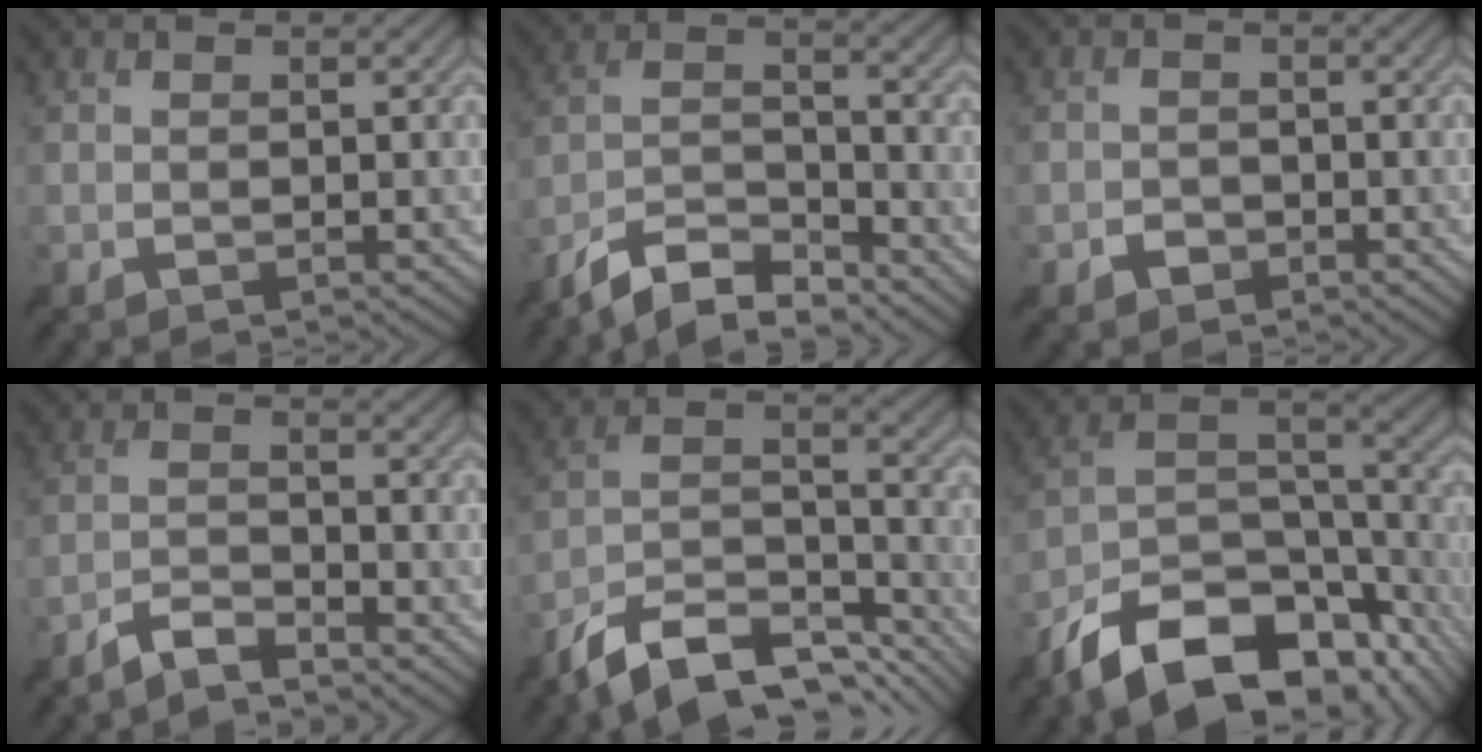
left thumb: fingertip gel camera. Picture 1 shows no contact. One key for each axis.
{"total": 8.4, "fx": -7.2, "fy": 2.0, "fz": 3.9, "tx": -0.075, "ty": 0.009, "tz": -0.144}
{"total": 1.4, "fx": -0.8, "fy": 1.1, "fz": 0.4, "tx": -0.001, "ty": 0.007, "tz": -0.018}
{"total": 3.7, "fx": -3.2, "fy": 0.5, "fz": 1.6, "tx": -0.033, "ty": 0.005, "tz": -0.072}
{"total": 12.7, "fx": -9.8, "fy": 4.1, "fz": 7.0, "tx": -0.136, "ty": 0.004, "tz": -0.184}
{"total": 17.3, "fx": -11.6, "fy": 7.7, "fz": 10.3, "tx": -0.225, "ty": -0.028, "tz": -0.179}